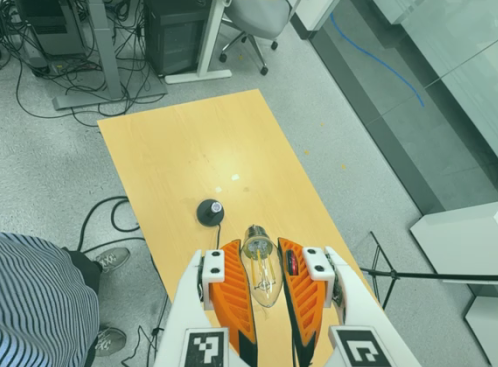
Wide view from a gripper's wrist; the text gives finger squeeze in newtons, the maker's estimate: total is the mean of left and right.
{"total": 21.7, "left": 24.8, "right": 18.5}